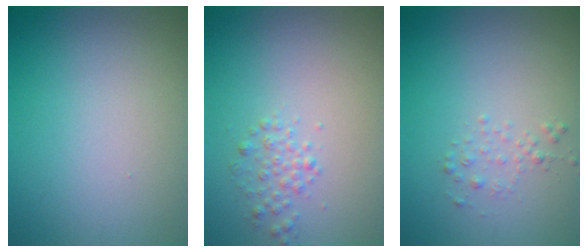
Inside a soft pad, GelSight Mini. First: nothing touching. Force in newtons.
{"total": 1.5, "press": 1.5, "slide": 0.0}
{"total": 1.1, "press": 1.1, "slide": 0.1}